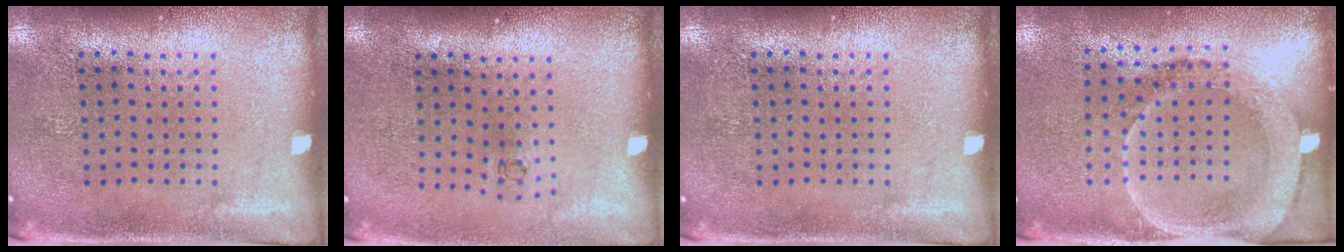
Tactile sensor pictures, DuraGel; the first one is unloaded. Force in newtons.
{"total": 0.6, "press": 0.2, "slide": 0.5}
{"total": 0.0}
{"total": 1.8, "press": 1.6, "slide": 0.8}